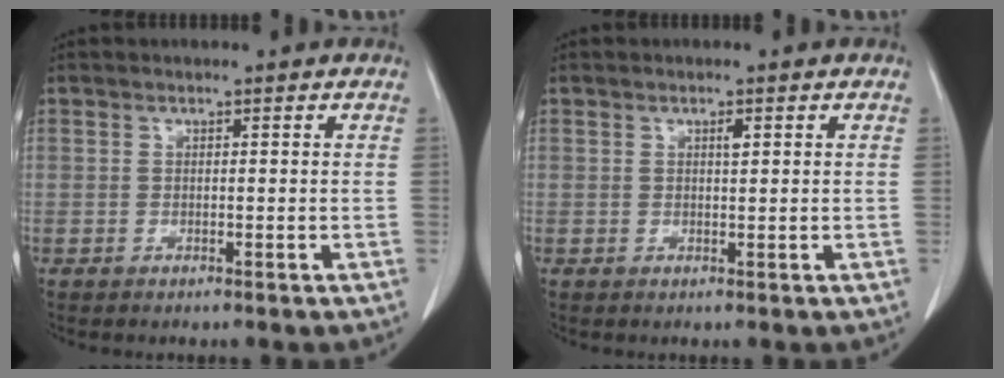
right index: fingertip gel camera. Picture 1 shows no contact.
{"total": 1.0, "force": [0.4, 0.2, 0.8], "torque": [-0.016, -0.001, 0.006]}